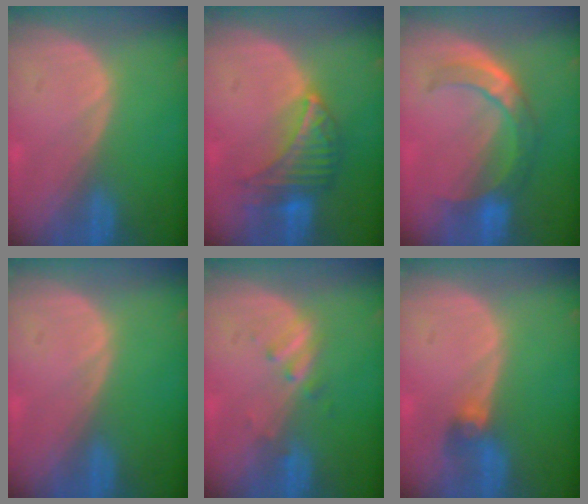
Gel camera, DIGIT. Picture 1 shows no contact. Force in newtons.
{"total": 6.8, "press": 6.7, "slide": 1.4}
{"total": 6.8, "press": 6.6, "slide": 1.5}
{"total": 0.0}
{"total": 2.3, "press": 2.3, "slide": 0.3}
{"total": 2.6, "press": 2.6, "slide": 0.6}